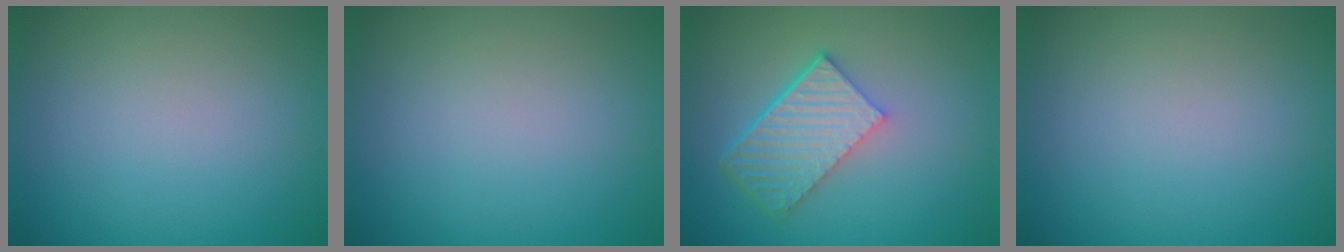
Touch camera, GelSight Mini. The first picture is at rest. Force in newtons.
{"total": 0.0}
{"total": 6.1, "press": 4.2, "slide": 4.4}
{"total": 0.0}